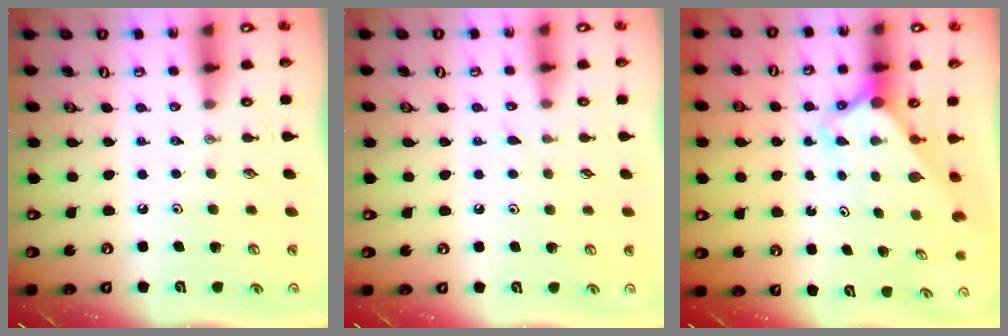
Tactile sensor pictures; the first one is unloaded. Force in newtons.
{"total": 5.9, "press": 5.8, "slide": 0.5}
{"total": 2.6, "press": 2.6, "slide": 0.2}